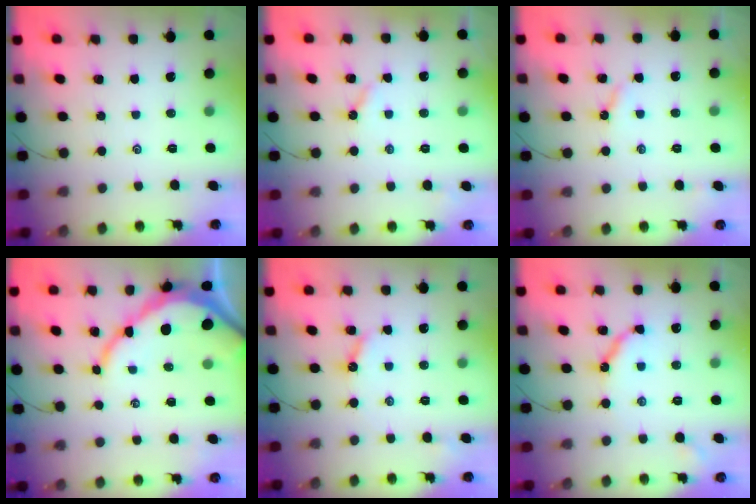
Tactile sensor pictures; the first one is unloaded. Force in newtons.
{"total": 3.2, "press": 3.2, "slide": 0.4}
{"total": 2.9, "press": 2.8, "slide": 0.4}
{"total": 10.4, "press": 10.3, "slide": 1.2}
{"total": 6.3, "press": 6.3, "slide": 0.1}
{"total": 9.3, "press": 9.2, "slide": 1.1}